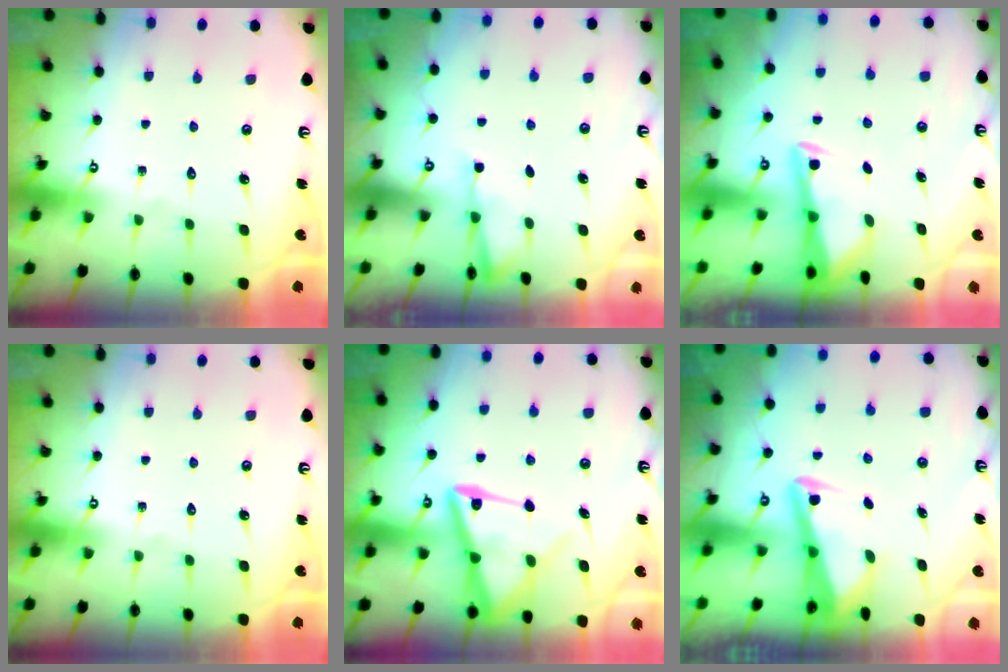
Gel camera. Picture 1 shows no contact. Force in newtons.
{"total": 2.3, "press": 2.2, "slide": 0.4}
{"total": 3.3, "press": 3.3, "slide": 0.3}
{"total": 0.0}
{"total": 14.4, "press": 14.3, "slide": 1.5}
{"total": 3.7, "press": 3.5, "slide": 1.0}